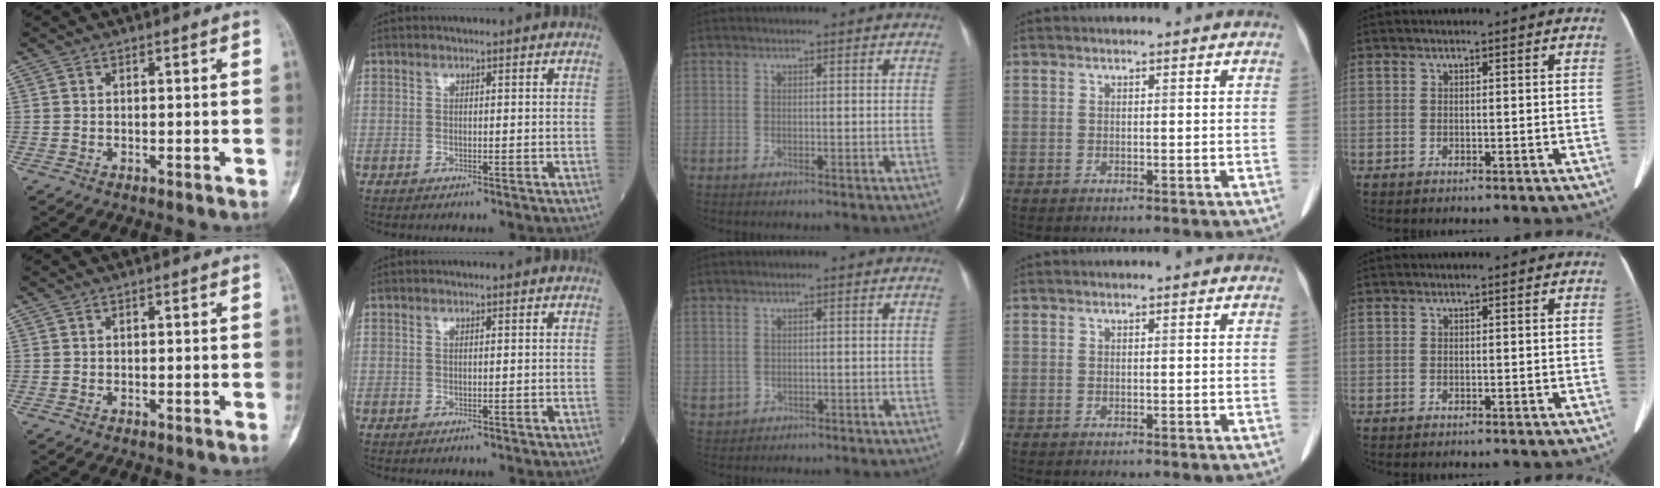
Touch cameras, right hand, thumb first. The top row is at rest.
{"middle": {"total": 2.0, "force": [0.0, 1.9, 0.8], "torque": [-0.022, 0.001, 0.014]}}